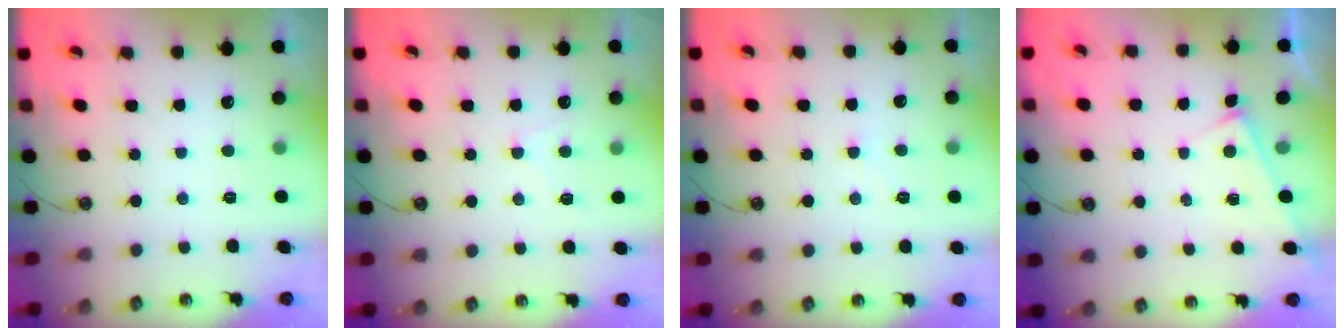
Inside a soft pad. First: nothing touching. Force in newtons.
{"total": 2.9, "press": 2.9, "slide": 0.4}
{"total": 1.7, "press": 1.6, "slide": 0.1}
{"total": 3.7, "press": 3.7, "slide": 0.1}